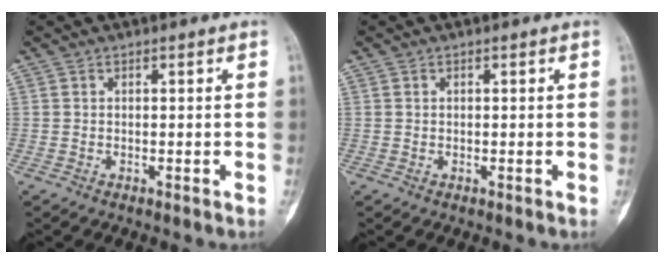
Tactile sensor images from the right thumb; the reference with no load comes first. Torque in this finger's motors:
{"motor_torque": [-0.39, 0.08, 0.00, -0.13, -0.11]}